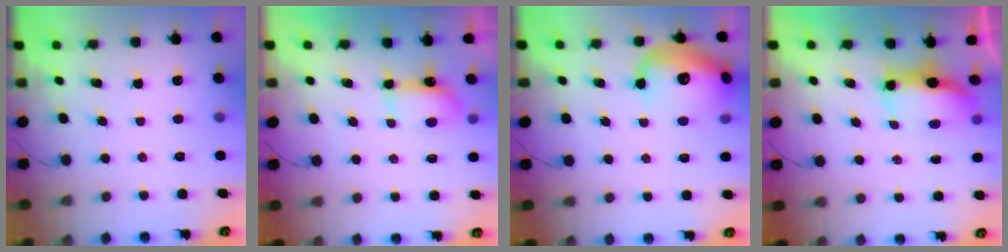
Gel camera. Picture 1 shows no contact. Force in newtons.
{"total": 4.7, "press": 4.7, "slide": 0.8}
{"total": 17.8, "press": 17.6, "slide": 2.4}
{"total": 11.6, "press": 8.3, "slide": 8.0}